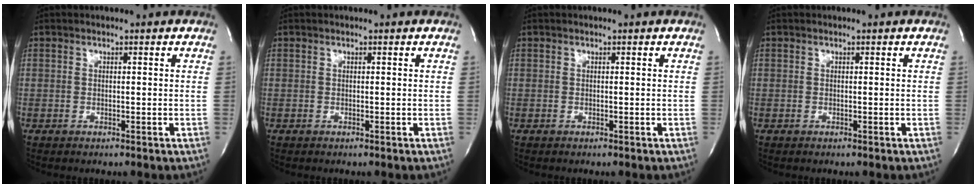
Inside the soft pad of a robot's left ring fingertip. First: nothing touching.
{"total": 0.0}
{"total": 0.0}
{"total": 0.0}